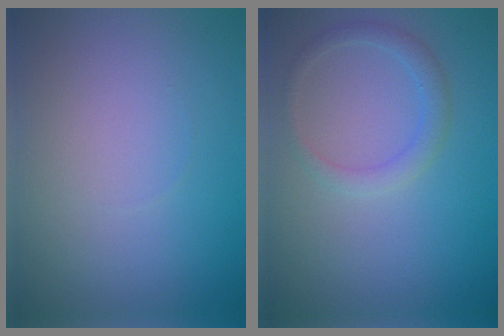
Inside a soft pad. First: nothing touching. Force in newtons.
{"total": 1.9, "press": 1.9, "slide": 0.1}